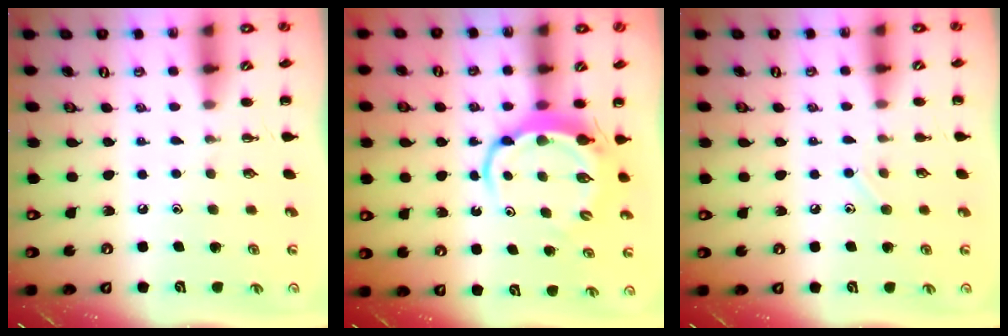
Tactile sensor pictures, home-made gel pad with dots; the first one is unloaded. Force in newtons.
{"total": 6.7, "press": 6.6, "slide": 0.9}
{"total": 5.1, "press": 4.8, "slide": 1.8}